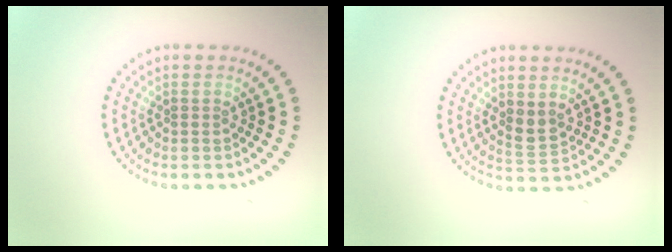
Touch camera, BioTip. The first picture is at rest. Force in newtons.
{"total": 1.7, "press": 1.6, "slide": 0.7}